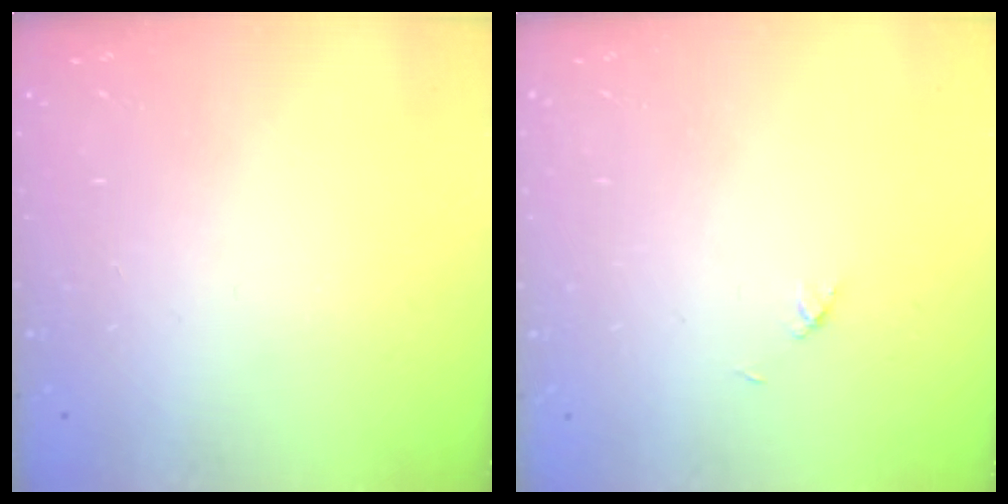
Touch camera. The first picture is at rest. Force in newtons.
{"total": 2.1, "press": 2.1, "slide": 0.3}